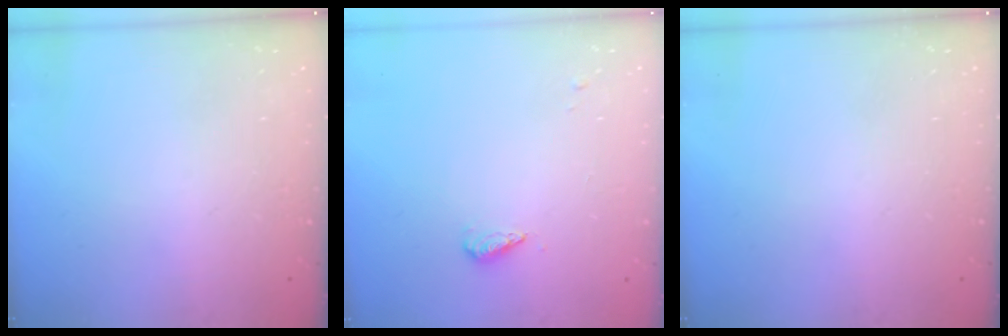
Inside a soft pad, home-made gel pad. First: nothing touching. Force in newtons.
{"total": 3.6, "press": 3.5, "slide": 1.1}
{"total": 0.0}